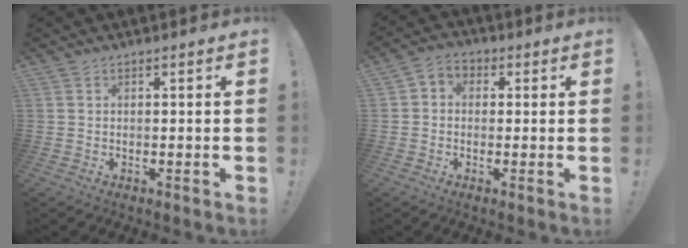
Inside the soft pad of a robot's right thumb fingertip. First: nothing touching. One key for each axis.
{"total": 3.9, "fx": -0.9, "fy": 3.2, "fz": 1.9, "tx": -0.025, "ty": 0.008, "tz": -0.015}